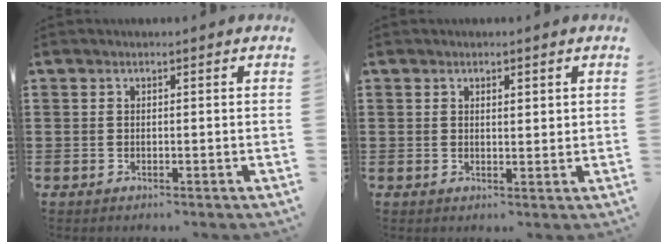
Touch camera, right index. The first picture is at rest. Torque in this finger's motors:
{"motor_torque": [-0.17, 0.28, -0.06, -0.01]}